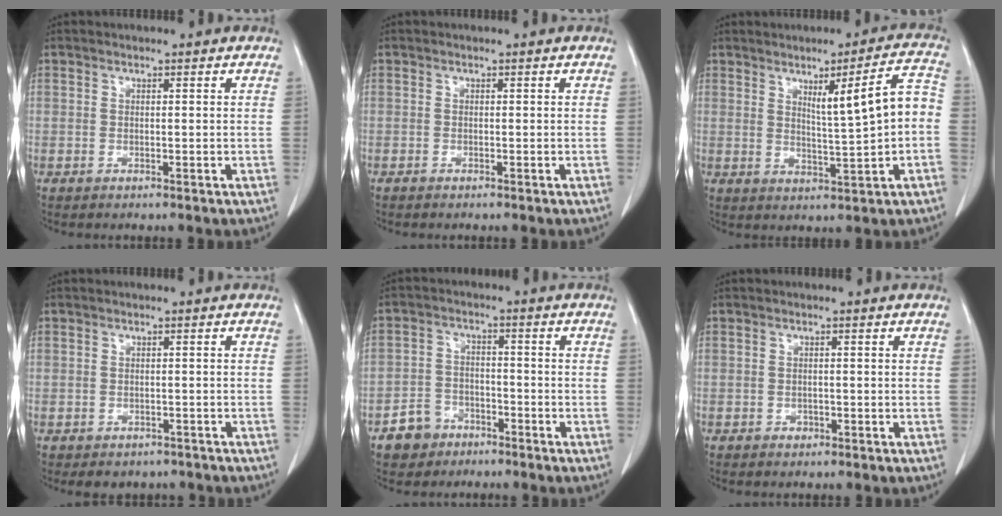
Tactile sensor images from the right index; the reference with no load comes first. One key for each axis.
{"total": 0.0}
{"total": 8.3, "fx": 0.6, "fy": 0.1, "fz": 8.3, "tx": -0.118, "ty": 0.013, "tz": 0.016}
{"total": 4.1, "fx": -3.2, "fy": 2.4, "fz": 0.5, "tx": -0.003, "ty": 0.009, "tz": -0.038}
{"total": 5.4, "fx": -3.4, "fy": 4.2, "fz": 0.7, "tx": -0.012, "ty": 0.013, "tz": -0.054}
{"total": 0.7, "fx": -0.3, "fy": 0.7, "fz": 0.2, "tx": -0.006, "ty": 0.003, "tz": 0.000}